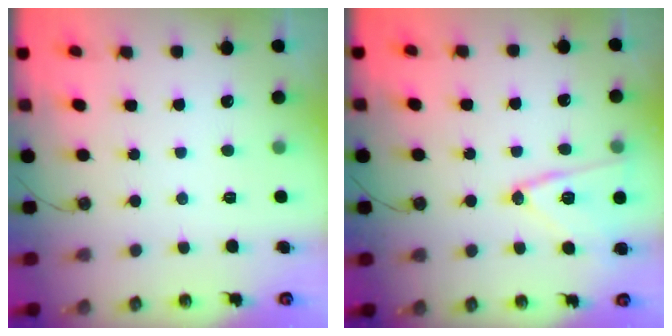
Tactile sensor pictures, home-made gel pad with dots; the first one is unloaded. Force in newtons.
{"total": 13.3, "press": 13.3, "slide": 0.4}